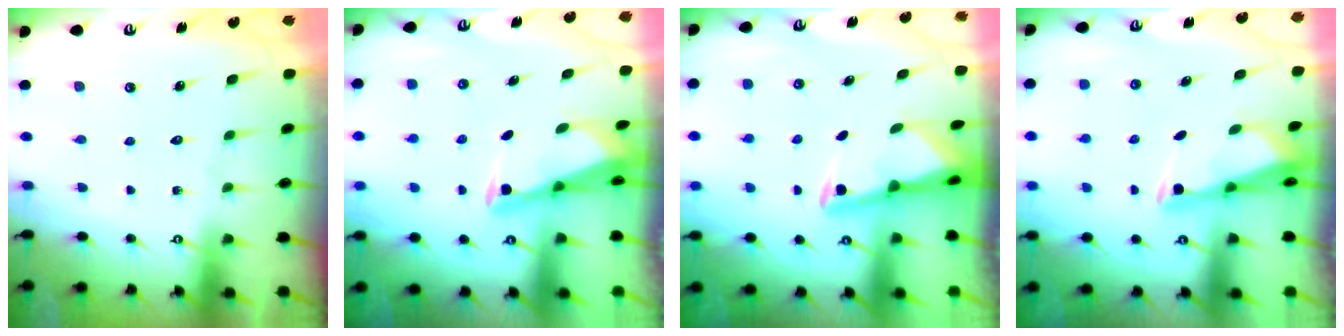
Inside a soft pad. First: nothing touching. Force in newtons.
{"total": 2.4, "press": 2.4, "slide": 0.5}
{"total": 2.8, "press": 2.7, "slide": 0.7}
{"total": 3.1, "press": 3.0, "slide": 0.7}